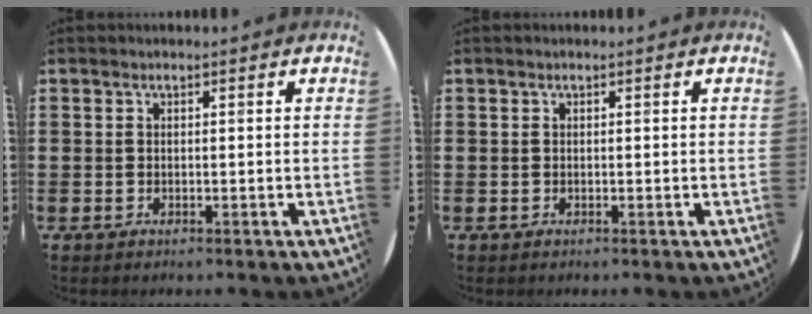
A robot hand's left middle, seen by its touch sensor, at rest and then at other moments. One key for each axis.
{"total": 0.0}